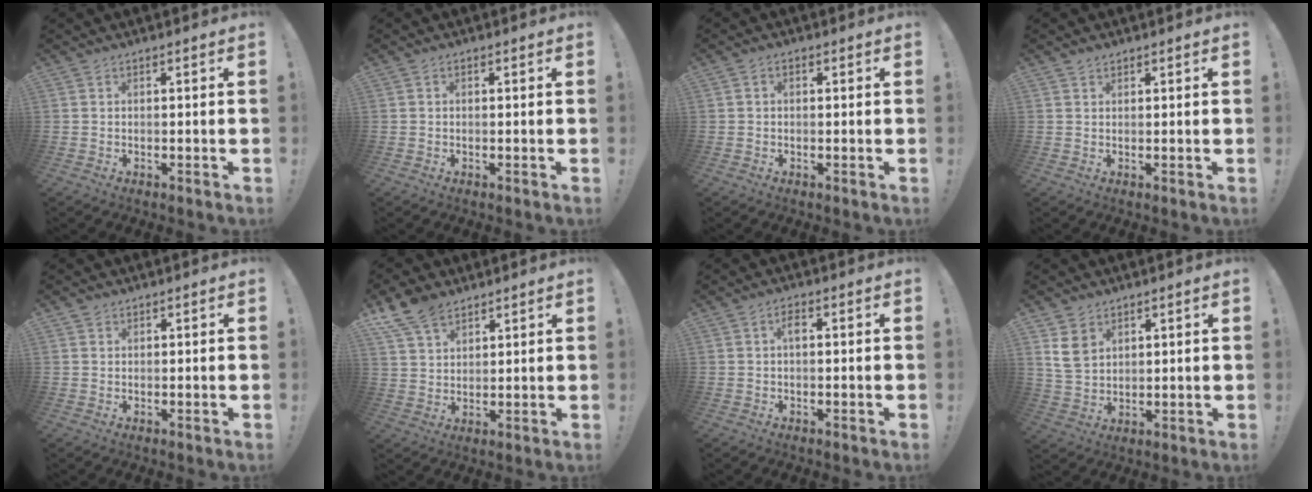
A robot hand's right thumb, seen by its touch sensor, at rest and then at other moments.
{"total": 0.5, "force": [0.0, 0.4, 0.3], "torque": [-0.011, 0.004, 0.000]}
{"total": 1.4, "force": [-0.2, 1.1, 0.9], "torque": [-0.020, 0.008, -0.003]}
{"total": 1.1, "force": [0.9, 0.6, 0.3], "torque": [-0.004, -0.002, 0.018]}
{"total": 1.1, "force": [0.7, 0.8, 0.1], "torque": [-0.001, 0.000, 0.014]}
{"total": 9.3, "force": [6.7, 5.2, 3.8], "torque": [-0.075, -0.030, 0.134]}
{"total": 2.2, "force": [0.2, 1.1, 1.9], "torque": [-0.037, 0.009, 0.001]}
{"total": 7.5, "force": [4.2, 5.4, 2.9], "torque": [-0.047, -0.014, 0.085]}